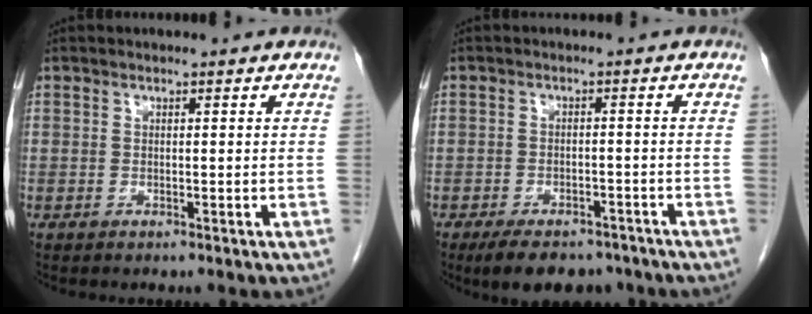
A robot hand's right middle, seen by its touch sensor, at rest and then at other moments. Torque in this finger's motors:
{"motor_torque": [0.75, -0.54, 0.28, 0.08]}